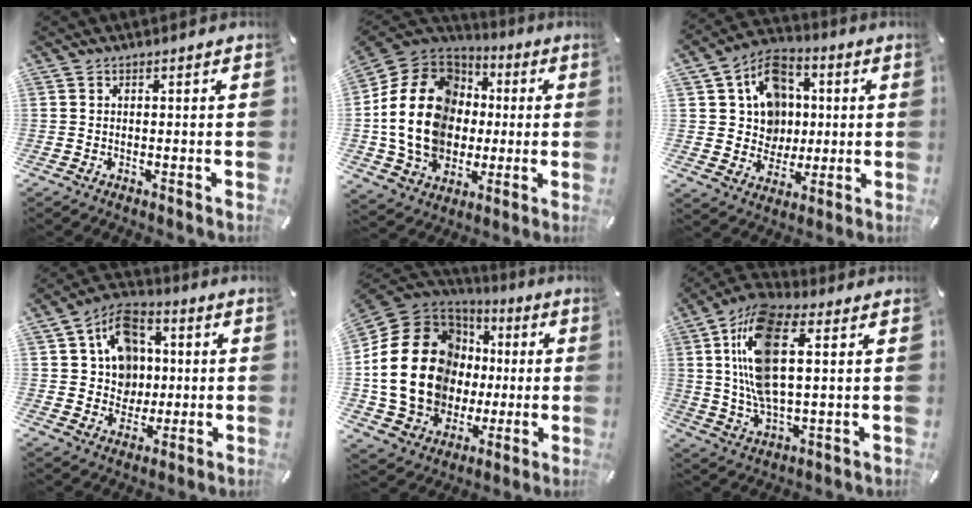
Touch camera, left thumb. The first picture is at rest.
{"total": 21.8, "force": [-1.1, 17.7, 12.8], "torque": [-0.259, 0.017, -0.014]}
{"total": 12.6, "force": [1.8, 11.7, 4.3], "torque": [-0.069, -0.003, 0.042]}
{"total": 11.9, "force": [2.0, 10.8, 4.5], "torque": [-0.086, -0.006, 0.043]}
{"total": 26.2, "force": [0.6, 20.3, 16.6], "torque": [-0.352, -0.009, 0.030]}
{"total": 16.4, "force": [4.5, 7.6, 13.9], "torque": [-0.308, -0.002, 0.078]}